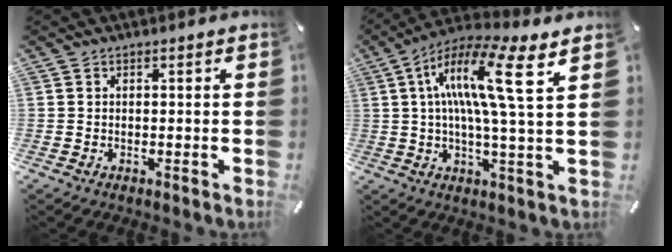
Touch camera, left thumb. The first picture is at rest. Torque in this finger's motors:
{"motor_torque": [1.21, 1.18, 1.63, -1.14, 0.27]}